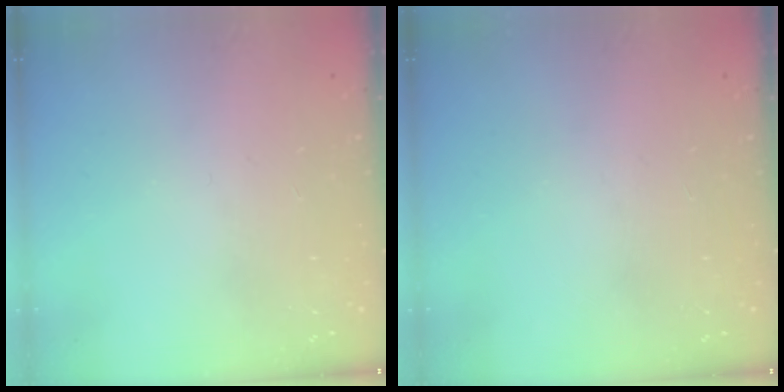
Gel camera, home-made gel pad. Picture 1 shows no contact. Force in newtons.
{"total": 0.0}